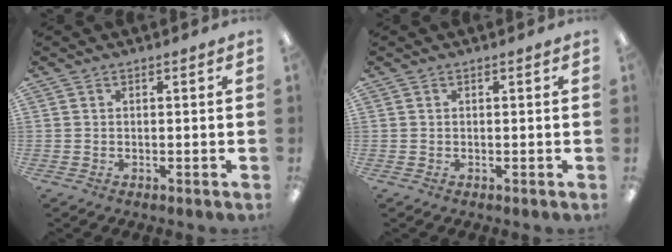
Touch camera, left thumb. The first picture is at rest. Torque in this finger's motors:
{"motor_torque": [-0.01, 0.01, -0.12, -0.07, 0.03]}